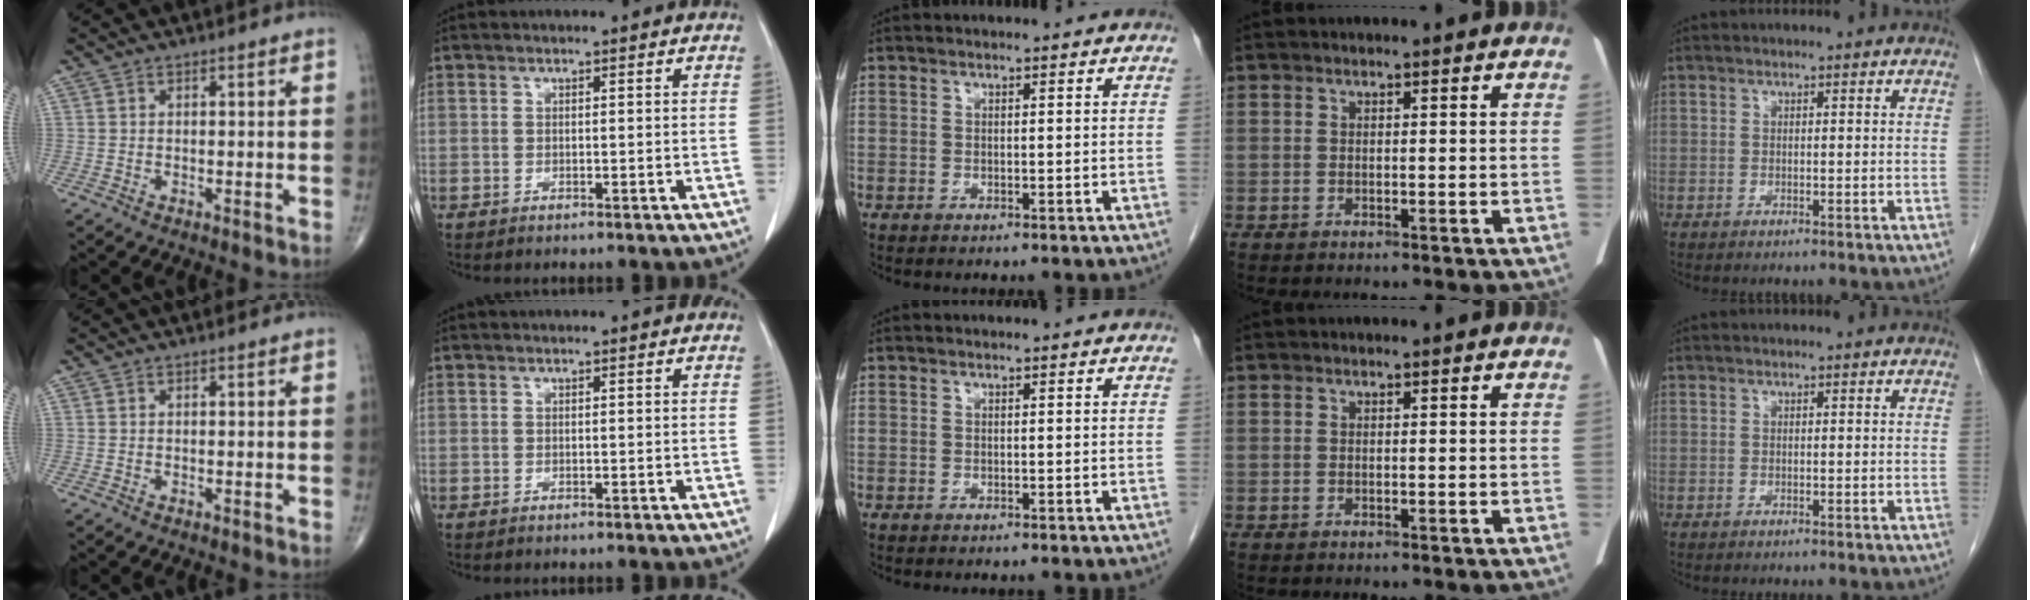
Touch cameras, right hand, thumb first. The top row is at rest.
{}